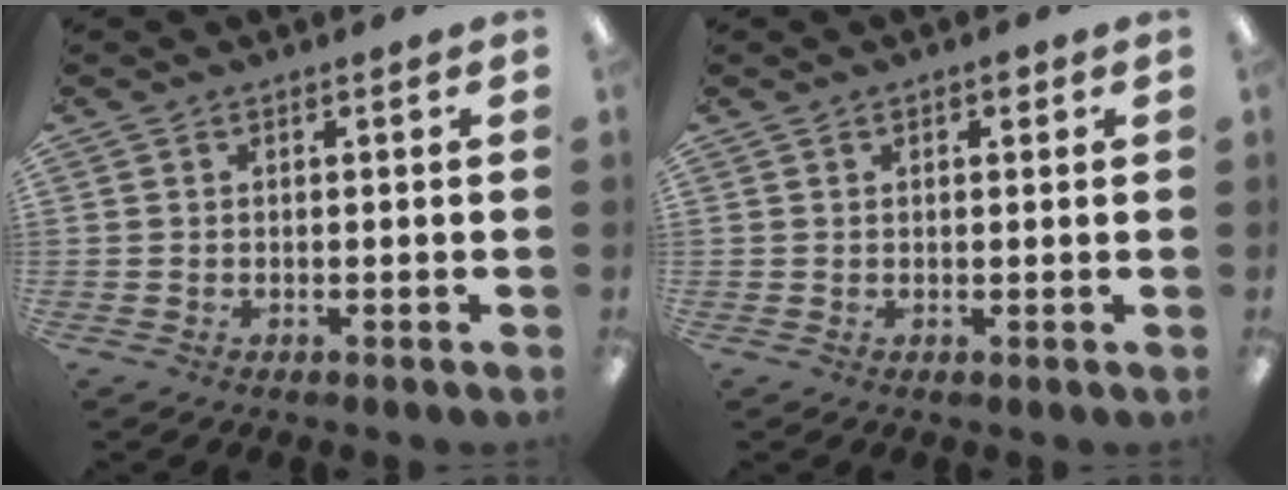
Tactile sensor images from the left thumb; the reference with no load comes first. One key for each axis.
{"total": 1.7, "fx": 0.9, "fy": 1.0, "fz": 1.0, "tx": -0.013, "ty": 0.002, "tz": 0.013}